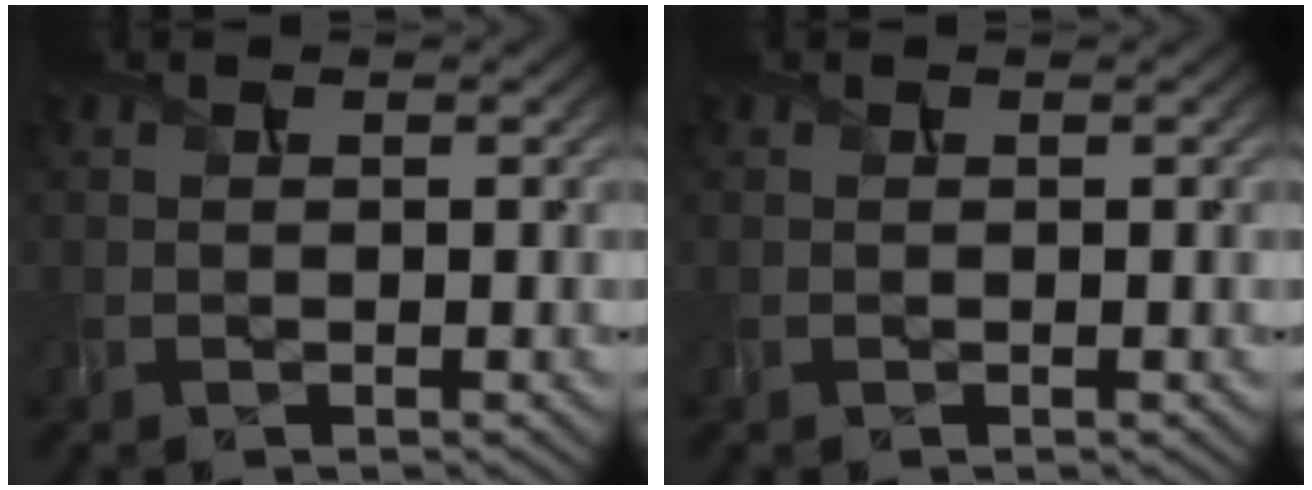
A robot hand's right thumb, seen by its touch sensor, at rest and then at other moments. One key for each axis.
{"total": 0.0}